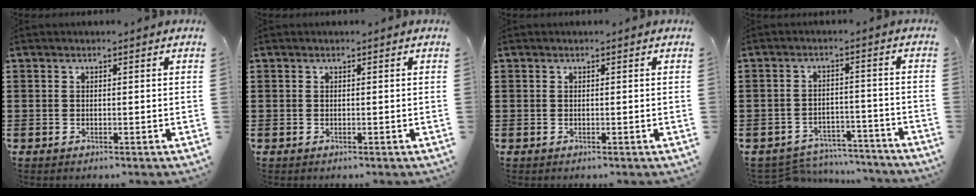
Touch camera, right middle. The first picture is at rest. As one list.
[{"total": 0.0}, {"total": 0.0}, {"total": 5.0, "force": [-5.0, 0.8, 0.4], "torque": [-0.014, 0.008, -0.103]}]